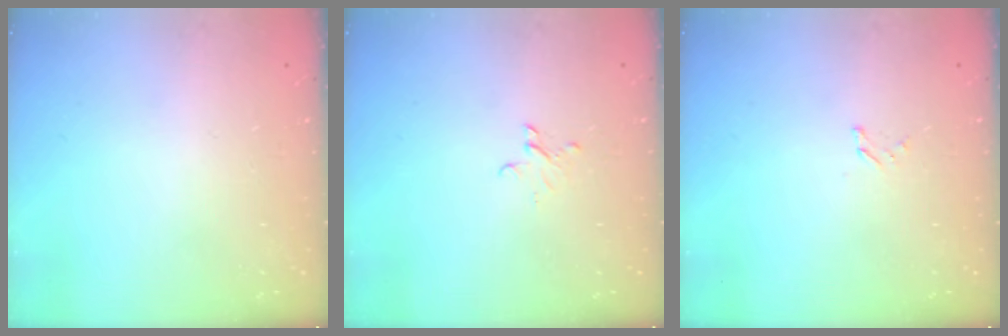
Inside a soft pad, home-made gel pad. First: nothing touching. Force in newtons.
{"total": 2.6, "press": 2.6, "slide": 0.2}
{"total": 1.3, "press": 1.2, "slide": 0.1}